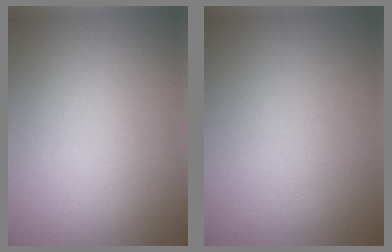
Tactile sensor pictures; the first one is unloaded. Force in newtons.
{"total": 0.0}